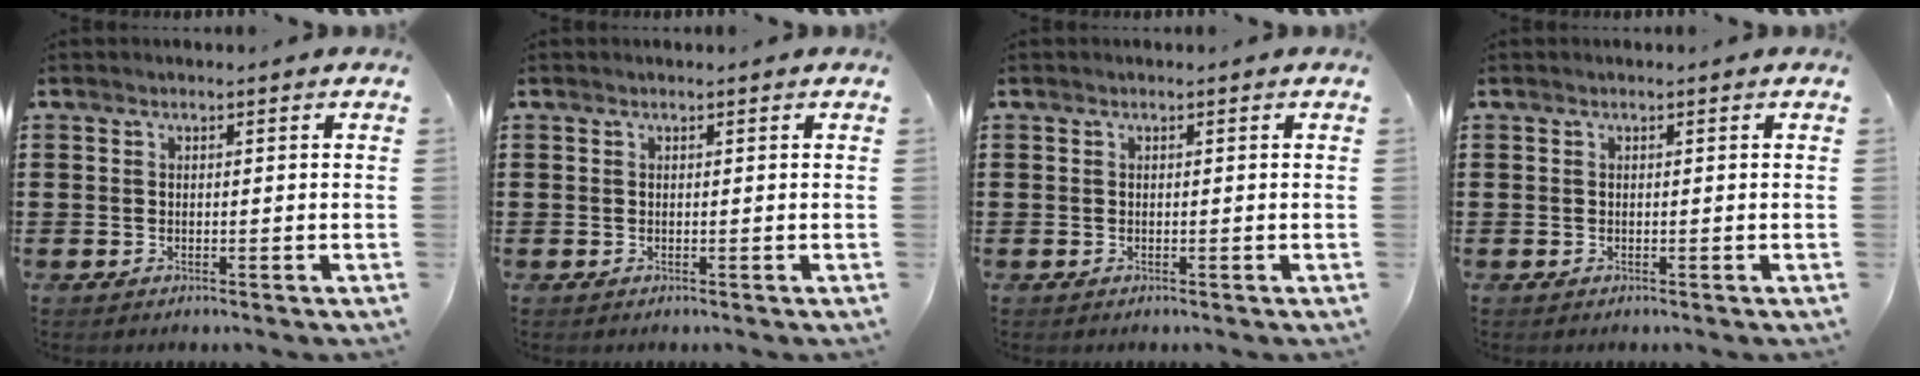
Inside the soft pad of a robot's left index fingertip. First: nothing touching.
{"total": 0.0}
{"total": 0.0}
{"total": 0.0}